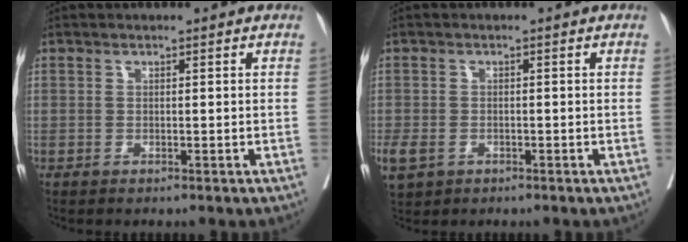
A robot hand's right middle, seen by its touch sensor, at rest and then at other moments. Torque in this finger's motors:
{"motor_torque": [1.03, -1.10, 0.34, 0.09]}